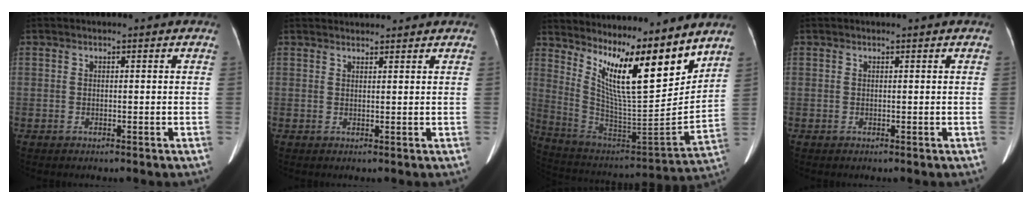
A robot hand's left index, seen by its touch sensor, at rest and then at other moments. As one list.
[{"total": 4.0, "force": [3.9, 0.3, 0.6], "torque": [-0.009, 0.032, 0.056]}, {"total": 18.6, "force": [12.2, 3.4, 13.6], "torque": [-0.235, -0.010, 0.219]}, {"total": 0.0}]